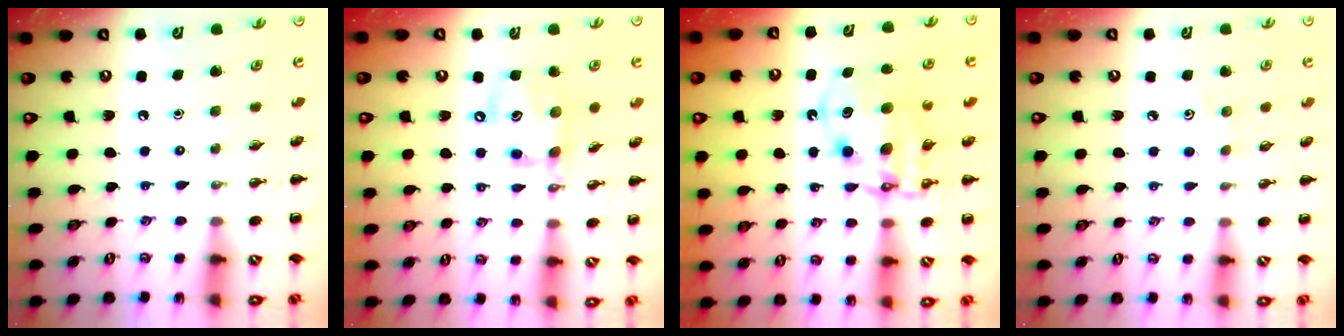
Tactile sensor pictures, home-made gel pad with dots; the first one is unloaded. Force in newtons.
{"total": 12.7, "press": 12.5, "slide": 2.0}
{"total": 10.7, "press": 10.4, "slide": 2.7}
{"total": 2.7, "press": 2.6, "slide": 0.7}